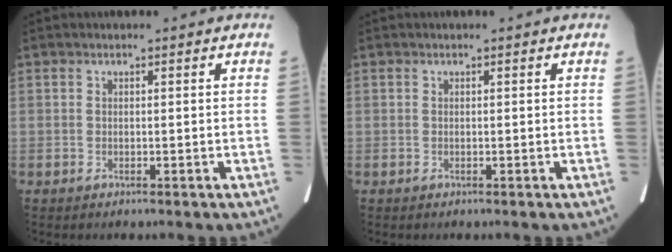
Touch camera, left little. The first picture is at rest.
{"total": 0.0}